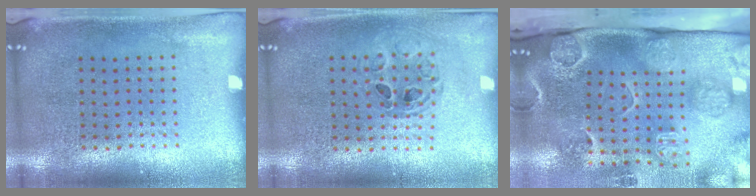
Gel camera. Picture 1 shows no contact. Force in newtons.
{"total": 0.6, "press": 0.6, "slide": 0.1}
{"total": 4.5, "press": 3.4, "slide": 3.0}